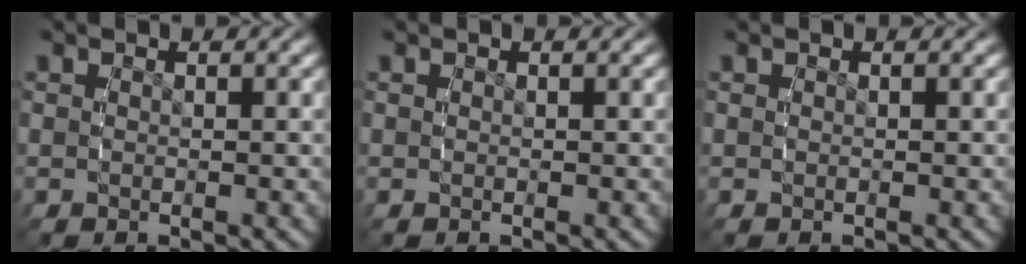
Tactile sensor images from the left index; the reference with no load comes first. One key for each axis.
{"total": 0.0}
{"total": 0.0}